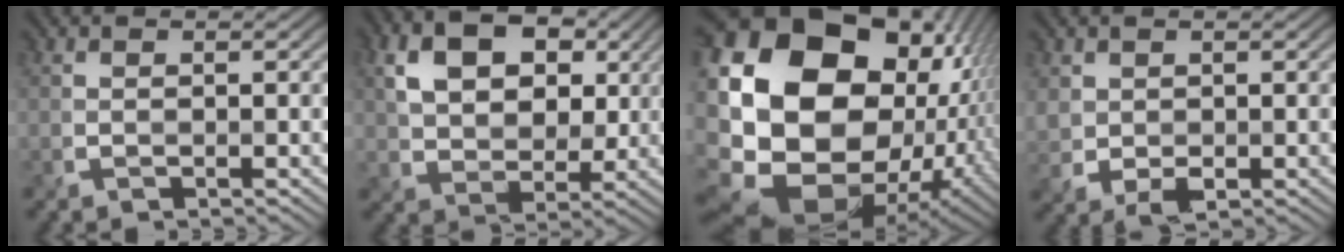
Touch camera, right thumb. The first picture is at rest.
{"total": 9.4, "force": [3.0, 6.5, 6.1], "torque": [-0.118, 0.006, 0.042]}
{"total": 22.3, "force": [1.2, 16.7, 14.7], "torque": [-0.326, -0.029, 0.048]}
{"total": 2.7, "force": [0.3, 2.2, 1.6], "torque": [-0.046, -0.011, 0.007]}